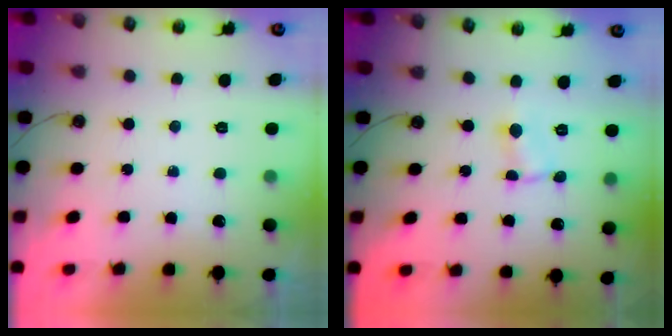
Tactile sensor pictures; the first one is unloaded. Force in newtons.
{"total": 1.2, "press": 1.2, "slide": 0.2}